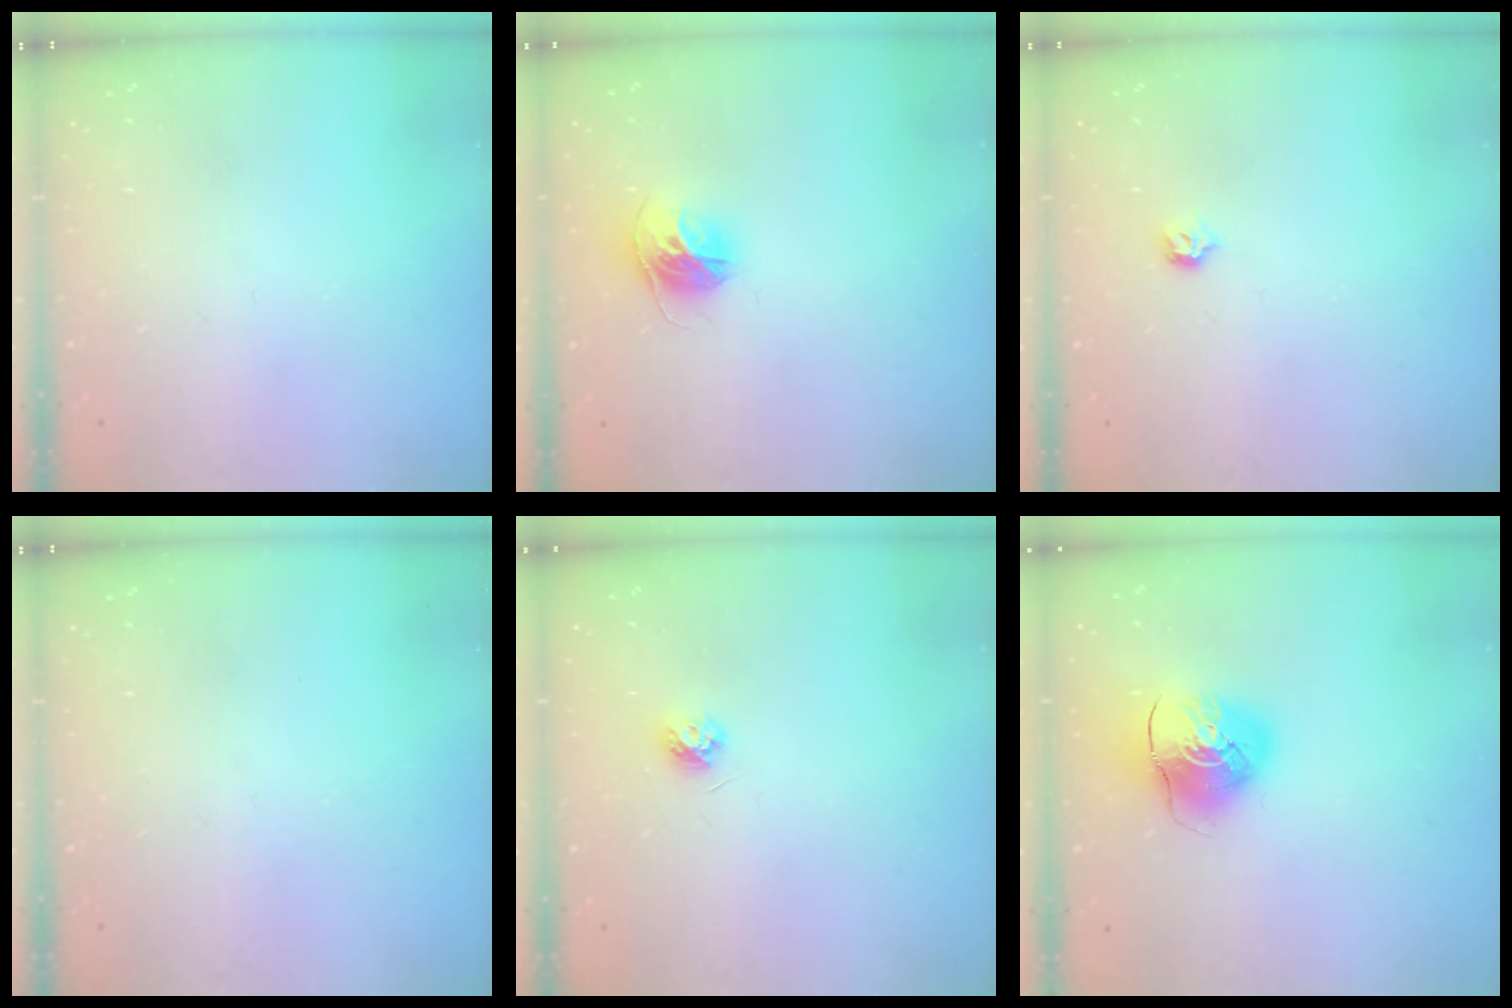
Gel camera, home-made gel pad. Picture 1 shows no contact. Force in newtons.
{"total": 11.2, "press": 11.2, "slide": 1.1}
{"total": 4.0, "press": 4.0, "slide": 0.8}
{"total": 0.0}
{"total": 4.5, "press": 4.5, "slide": 0.6}
{"total": 9.1, "press": 9.0, "slide": 1.2}